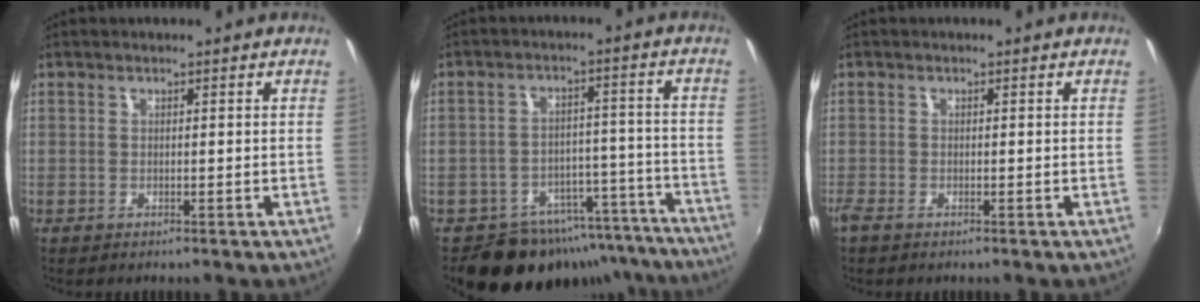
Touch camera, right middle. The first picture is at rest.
{"total": 16.3, "force": [-13.5, 8.2, 3.8], "torque": [-0.070, 0.044, -0.159]}
{"total": 1.2, "force": [-0.9, 0.0, 0.8], "torque": [-0.019, -0.007, -0.020]}